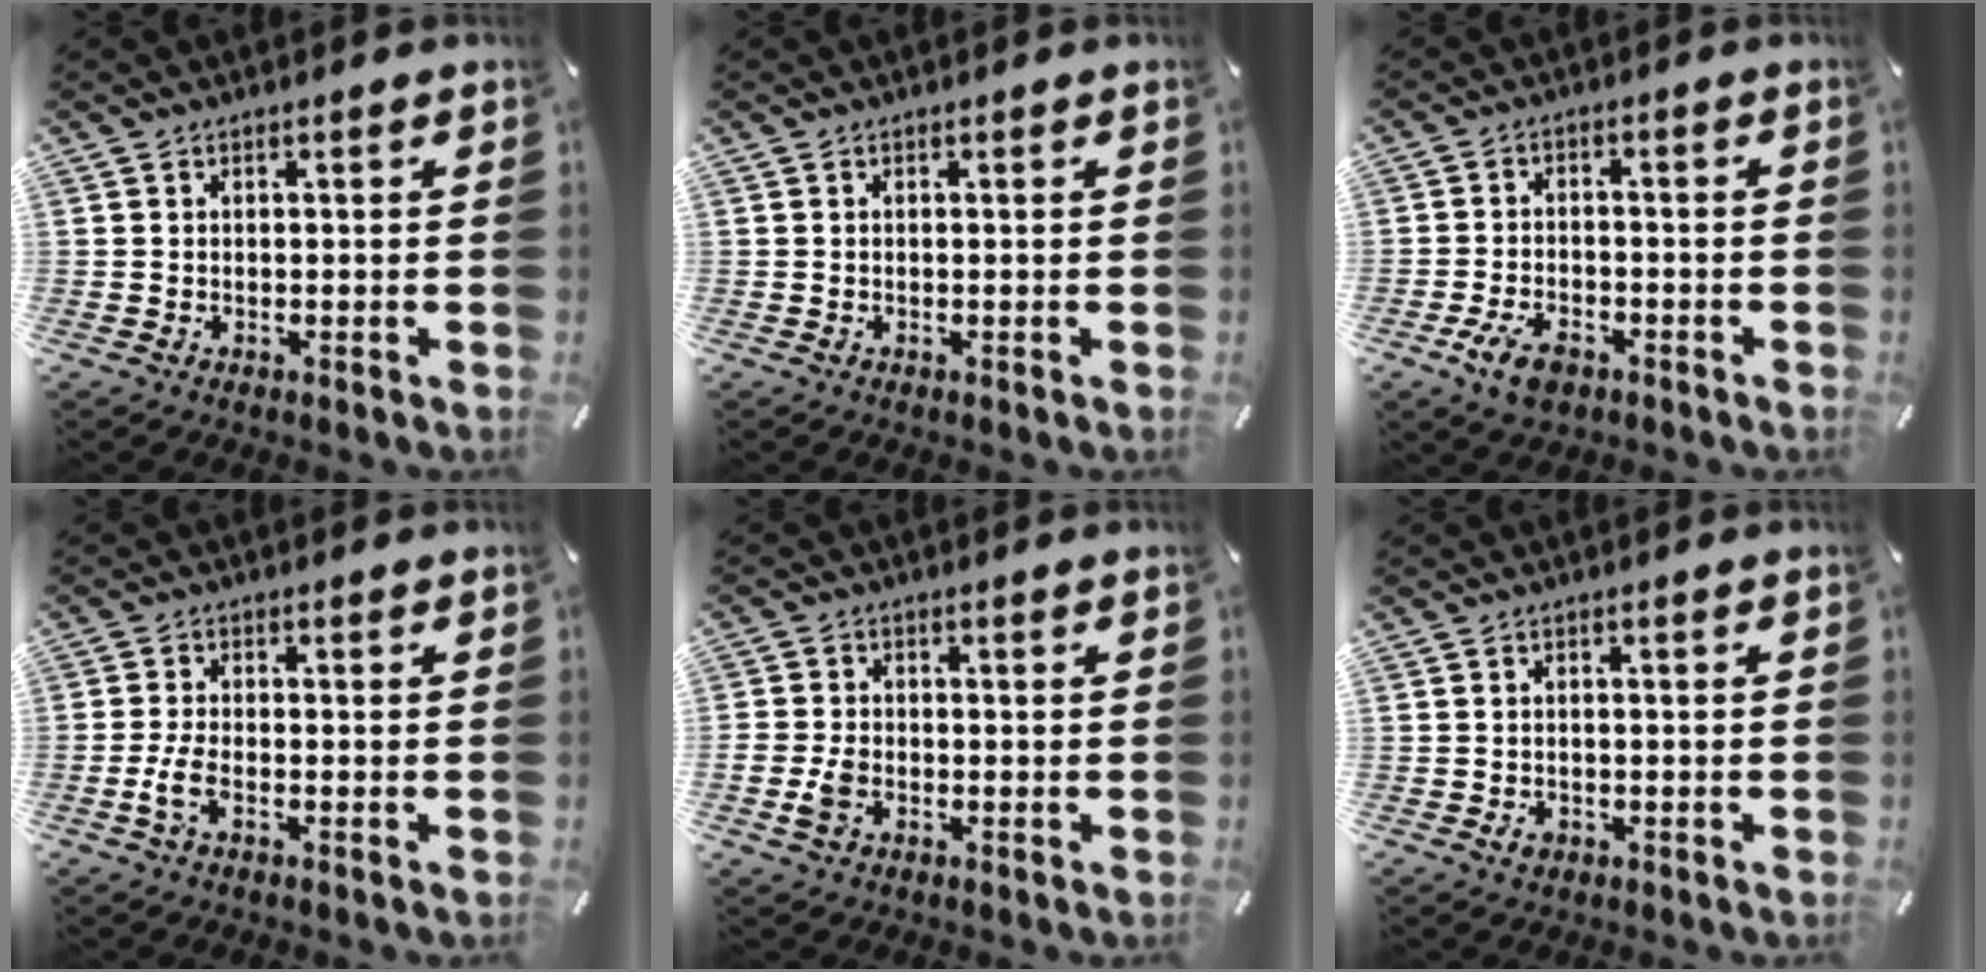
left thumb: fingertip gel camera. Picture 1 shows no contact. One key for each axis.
{"total": 0.0}
{"total": 6.3, "fx": -3.6, "fy": 3.6, "fz": 3.7, "tx": -0.081, "ty": 0.013, "tz": -0.067}
{"total": 4.3, "fx": -1.3, "fy": 1.8, "fz": 3.7, "tx": -0.087, "ty": -0.004, "tz": -0.026}
{"total": 3.7, "fx": -1.1, "fy": 2.7, "fz": 2.2, "tx": -0.052, "ty": 0.001, "tz": -0.023}
{"total": 1.6, "fx": -0.7, "fy": 1.2, "fz": 0.9, "tx": -0.017, "ty": 0.004, "tz": -0.013}